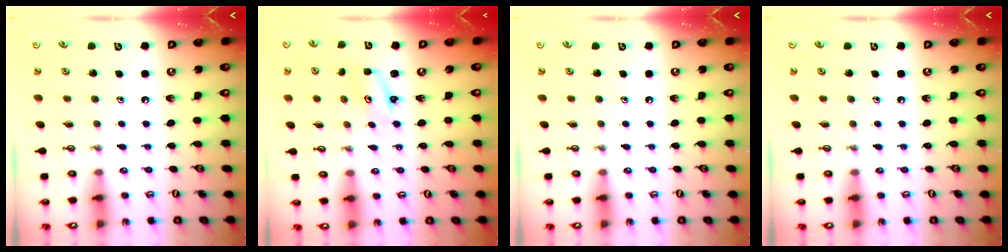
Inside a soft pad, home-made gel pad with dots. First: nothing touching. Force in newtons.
{"total": 2.6, "press": 2.6, "slide": 0.2}
{"total": 0.0}
{"total": 0.0}